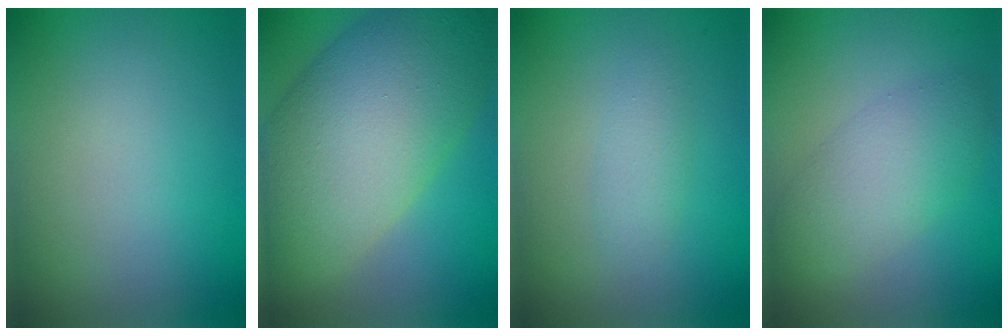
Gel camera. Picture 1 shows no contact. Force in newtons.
{"total": 13.8, "press": 13.8, "slide": 0.4}
{"total": 1.6, "press": 1.6, "slide": 0.0}
{"total": 4.5, "press": 4.5, "slide": 0.1}